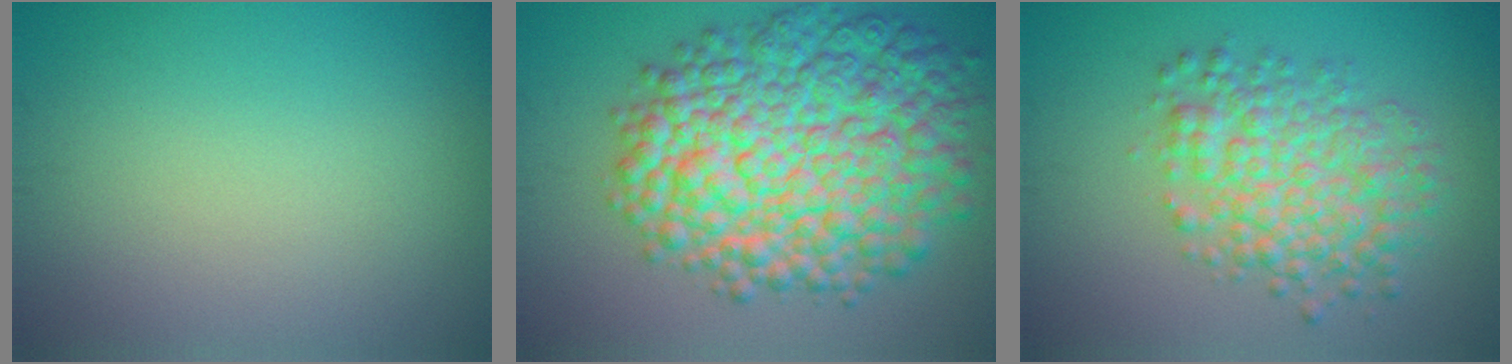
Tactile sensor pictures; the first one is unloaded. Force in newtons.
{"total": 12.9, "press": 12.8, "slide": 0.3}
{"total": 5.7, "press": 5.7, "slide": 0.1}